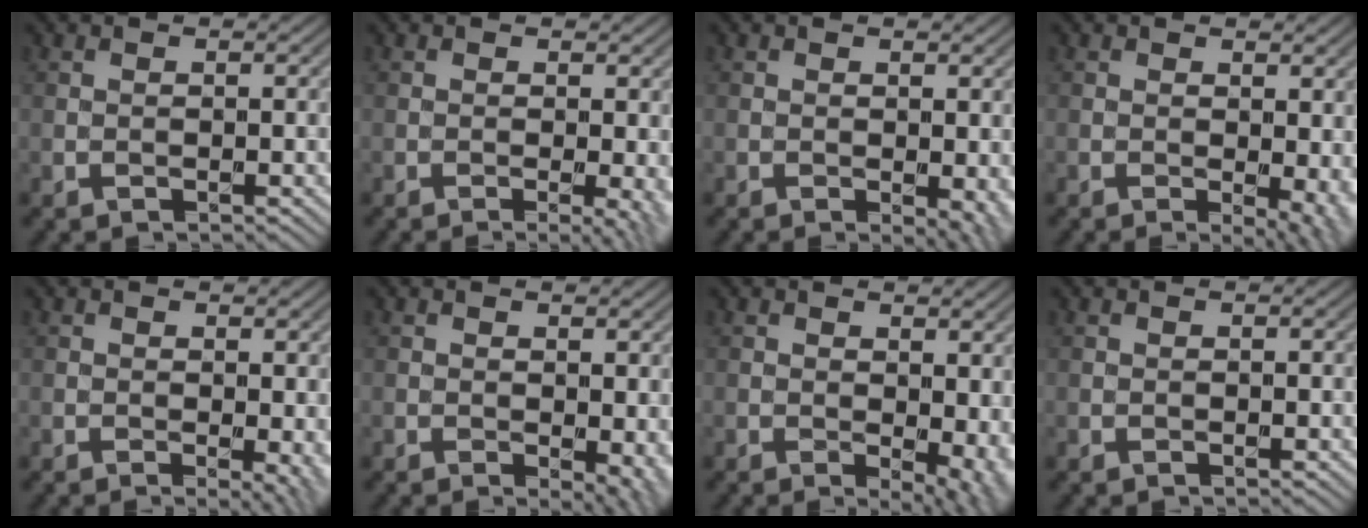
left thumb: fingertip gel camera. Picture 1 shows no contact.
{"total": 3.6, "force": [-0.6, 0.8, 3.4], "torque": [-0.049, -0.007, -0.007]}
{"total": 3.3, "force": [-0.7, 1.3, 2.9], "torque": [-0.034, -0.011, -0.007]}
{"total": 4.5, "force": [-0.2, 1.6, 4.2], "torque": [-0.051, -0.006, -0.001]}
{"total": 3.1, "force": [-0.3, 0.9, 3.0], "torque": [-0.036, -0.006, -0.005]}
{"total": 3.9, "force": [-0.6, 1.8, 3.4], "torque": [-0.040, -0.009, -0.005]}
{"total": 6.3, "force": [0.0, 3.2, 5.4], "torque": [-0.061, -0.008, 0.006]}
{"total": 0.0}